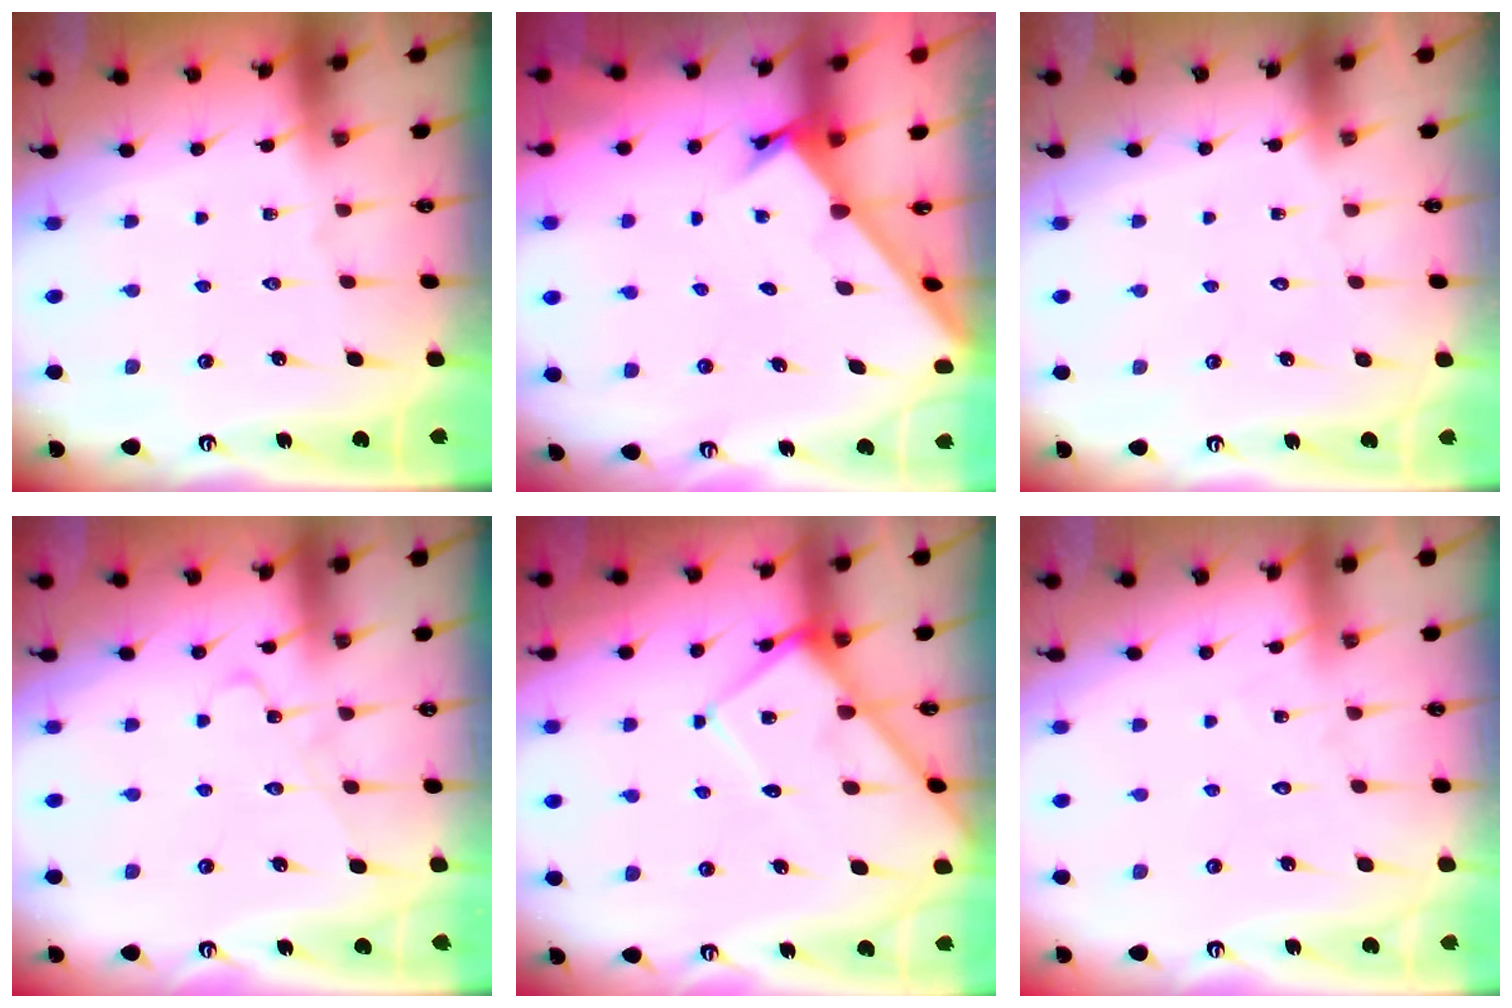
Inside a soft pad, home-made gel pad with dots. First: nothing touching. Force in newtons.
{"total": 1.8, "press": 1.8, "slide": 0.2}
{"total": 1.7, "press": 1.7, "slide": 0.1}
{"total": 3.1, "press": 3.1, "slide": 0.5}
{"total": 9.7, "press": 9.7, "slide": 1.0}
{"total": 4.7, "press": 4.7, "slide": 0.4}